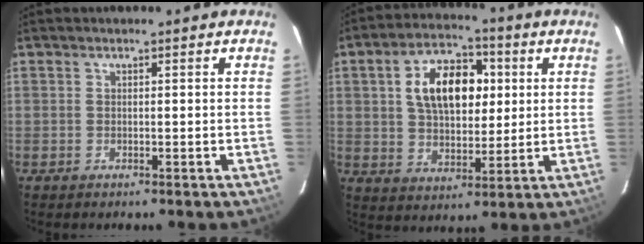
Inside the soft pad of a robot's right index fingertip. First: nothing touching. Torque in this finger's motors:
{"motor_torque": [0.51, 0.12, 0.36, 0.14]}